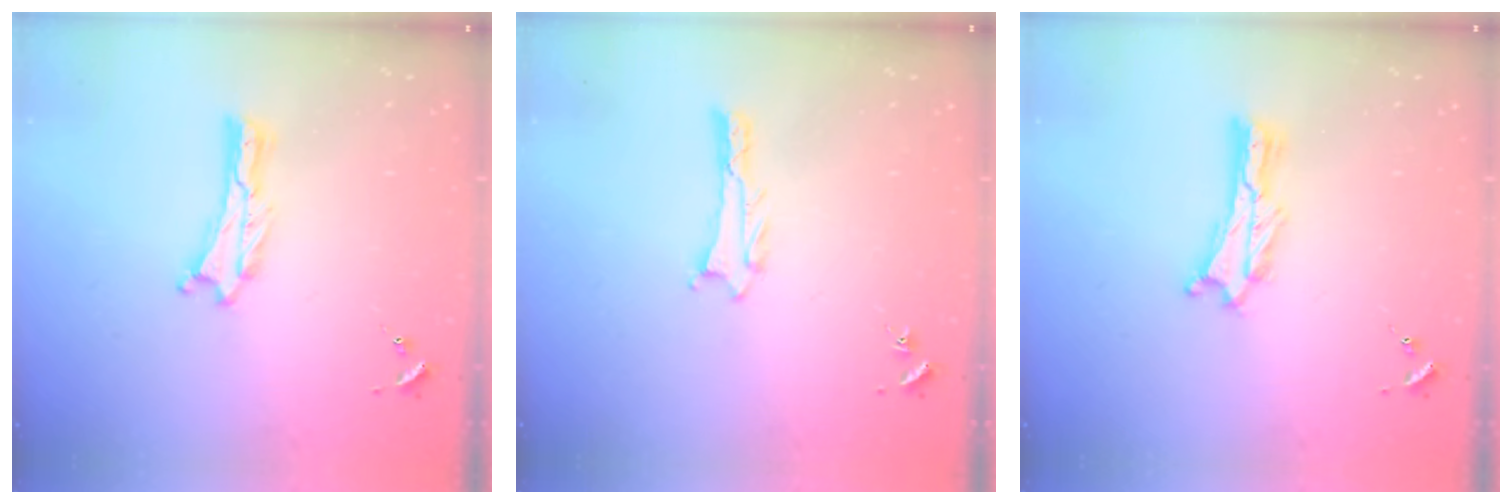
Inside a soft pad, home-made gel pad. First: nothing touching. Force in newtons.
{"total": 0.8, "press": 0.8, "slide": 0.1}
{"total": 0.9, "press": 0.9, "slide": 0.2}